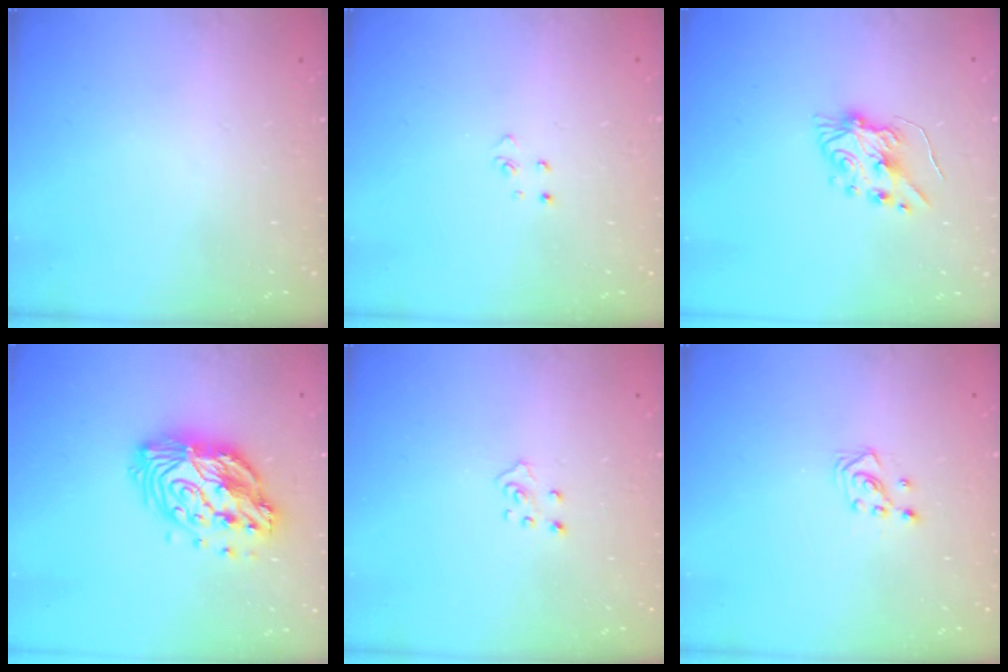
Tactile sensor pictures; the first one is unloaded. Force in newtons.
{"total": 2.8, "press": 2.8, "slide": 0.3}
{"total": 6.6, "press": 6.6, "slide": 0.7}
{"total": 15.1, "press": 15.0, "slide": 1.2}
{"total": 2.7, "press": 2.7, "slide": 0.2}
{"total": 3.2, "press": 3.2, "slide": 0.4}